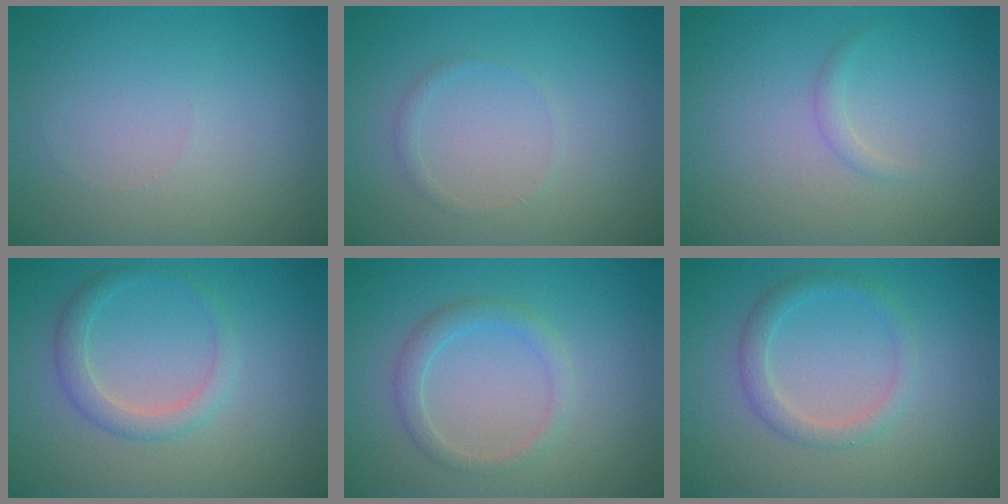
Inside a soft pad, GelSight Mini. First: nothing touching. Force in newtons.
{"total": 0.7, "press": 0.7, "slide": 0.0}
{"total": 0.8, "press": 0.8, "slide": 0.1}
{"total": 2.2, "press": 2.2, "slide": 0.2}
{"total": 2.0, "press": 2.0, "slide": 0.3}
{"total": 2.1, "press": 2.1, "slide": 0.1}